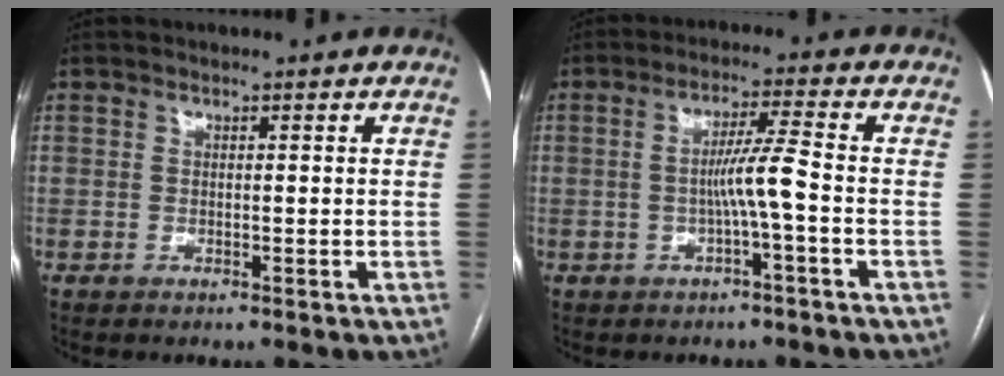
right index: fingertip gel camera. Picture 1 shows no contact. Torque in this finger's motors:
{"motor_torque": [0.25, -0.04, 0.16, 0.10]}